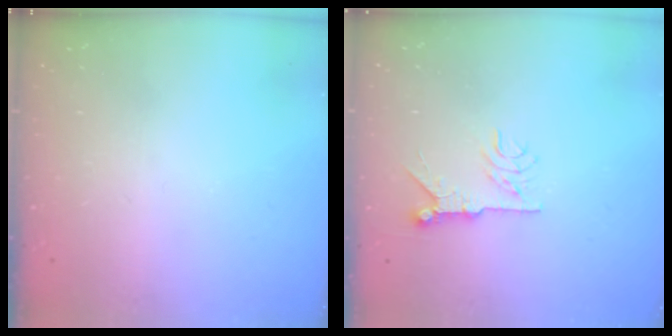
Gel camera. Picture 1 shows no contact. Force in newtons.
{"total": 7.3, "press": 7.3, "slide": 0.7}